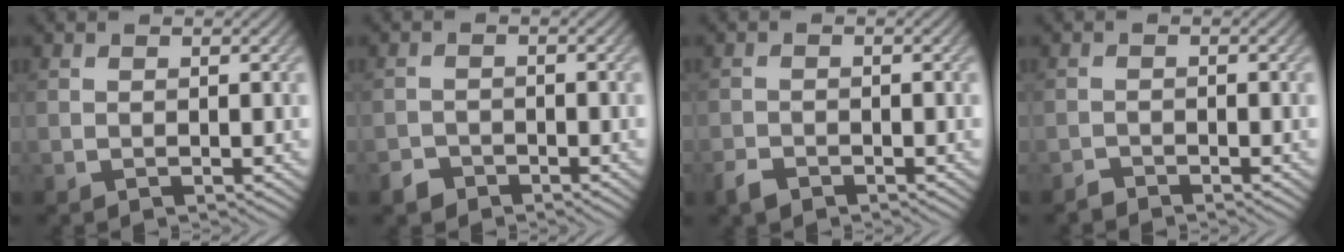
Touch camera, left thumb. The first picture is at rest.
{"total": 1.9, "force": [-1.5, 1.0, 0.4], "torque": [-0.003, 0.003, -0.034]}
{"total": 1.8, "force": [-1.5, 0.8, 0.8], "torque": [-0.016, 0.000, -0.035]}
{"total": 1.1, "force": [-1.1, 0.0, 0.1], "torque": [0.001, 0.004, -0.026]}